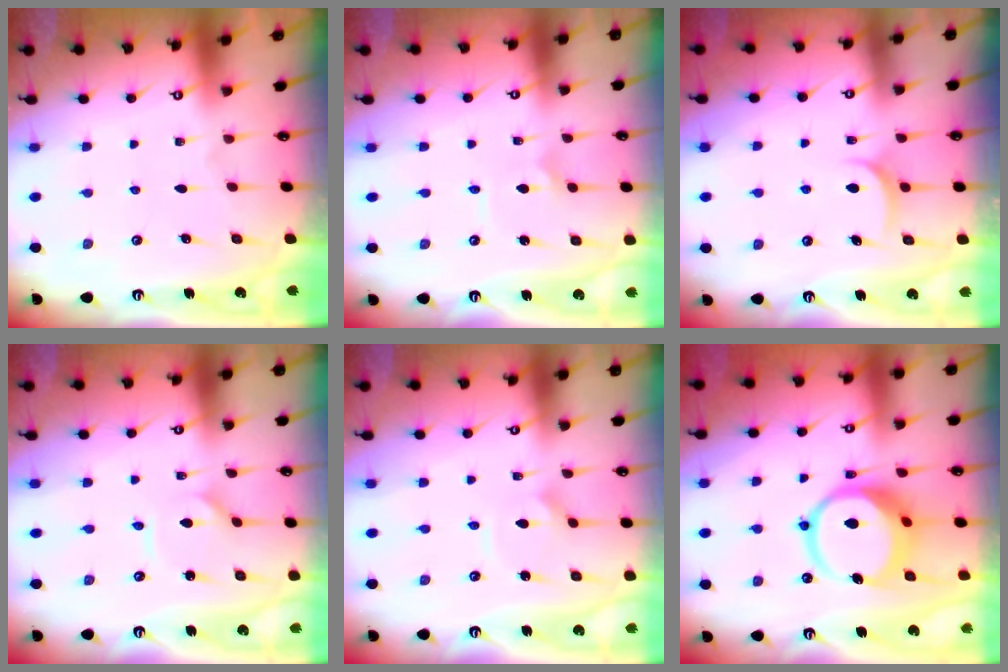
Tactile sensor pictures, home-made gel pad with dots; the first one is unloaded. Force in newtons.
{"total": 1.8, "press": 1.8, "slide": 0.1}
{"total": 5.5, "press": 5.5, "slide": 0.3}
{"total": 1.7, "press": 1.6, "slide": 0.2}
{"total": 2.7, "press": 2.7, "slide": 0.4}
{"total": 13.3, "press": 13.1, "slide": 1.9}